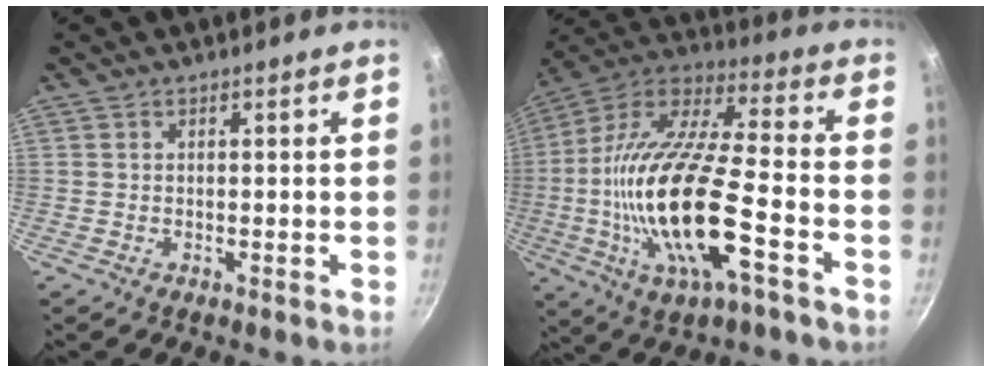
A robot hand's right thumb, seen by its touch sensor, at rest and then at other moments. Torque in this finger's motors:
{"motor_torque": [0.89, 0.74, 2.51, -0.24, 0.87]}